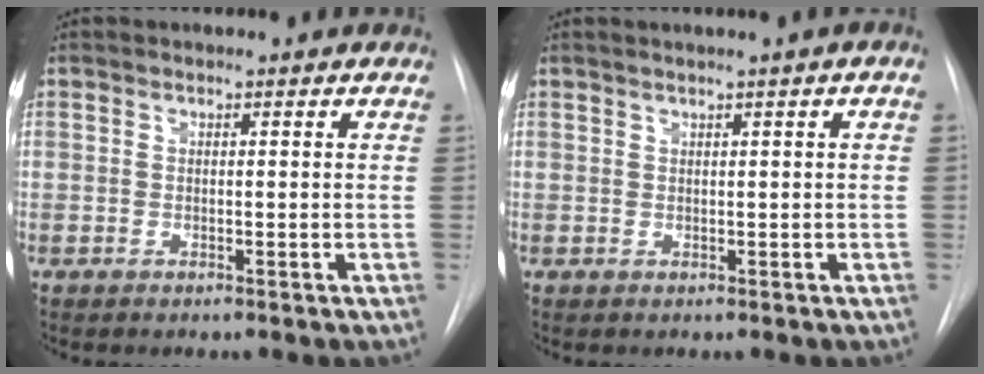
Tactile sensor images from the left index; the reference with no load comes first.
{"total": 2.0, "force": [0.9, -0.3, 1.8], "torque": [-0.034, 0.006, 0.017]}